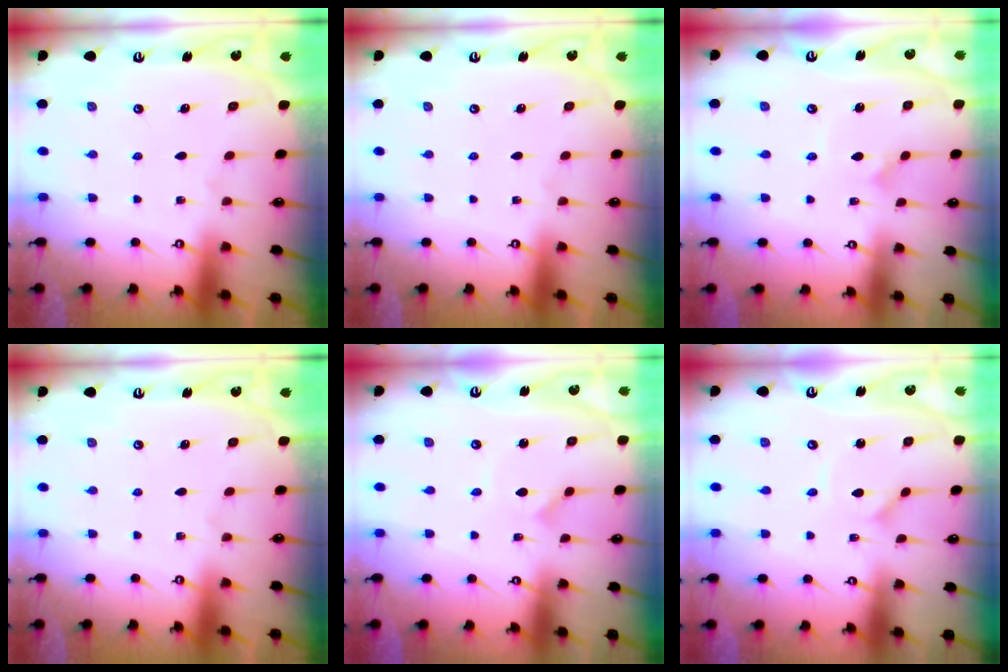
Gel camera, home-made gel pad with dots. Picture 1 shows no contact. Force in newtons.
{"total": 0.0}
{"total": 3.5, "press": 3.5, "slide": 0.3}
{"total": 0.0}
{"total": 0.0}
{"total": 0.9, "press": 0.9, "slide": 0.0}